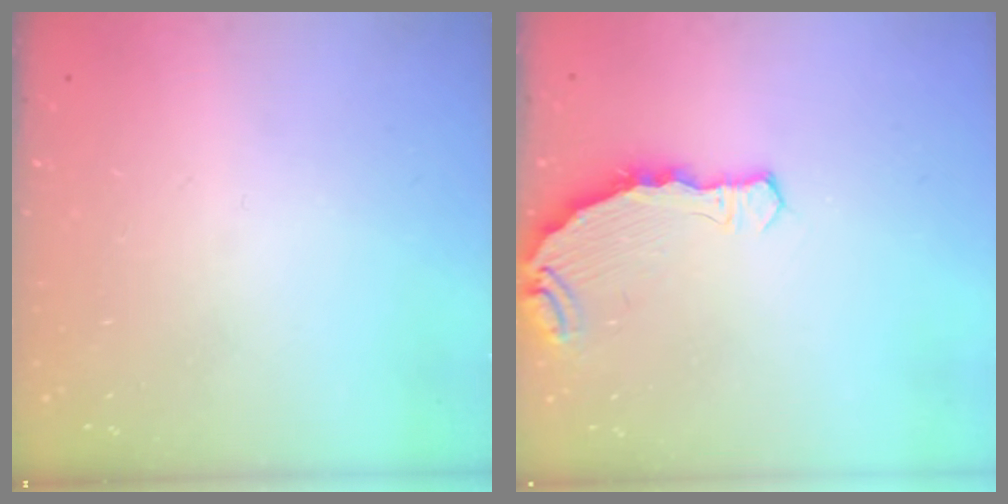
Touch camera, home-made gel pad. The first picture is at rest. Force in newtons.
{"total": 7.8, "press": 6.4, "slide": 4.4}